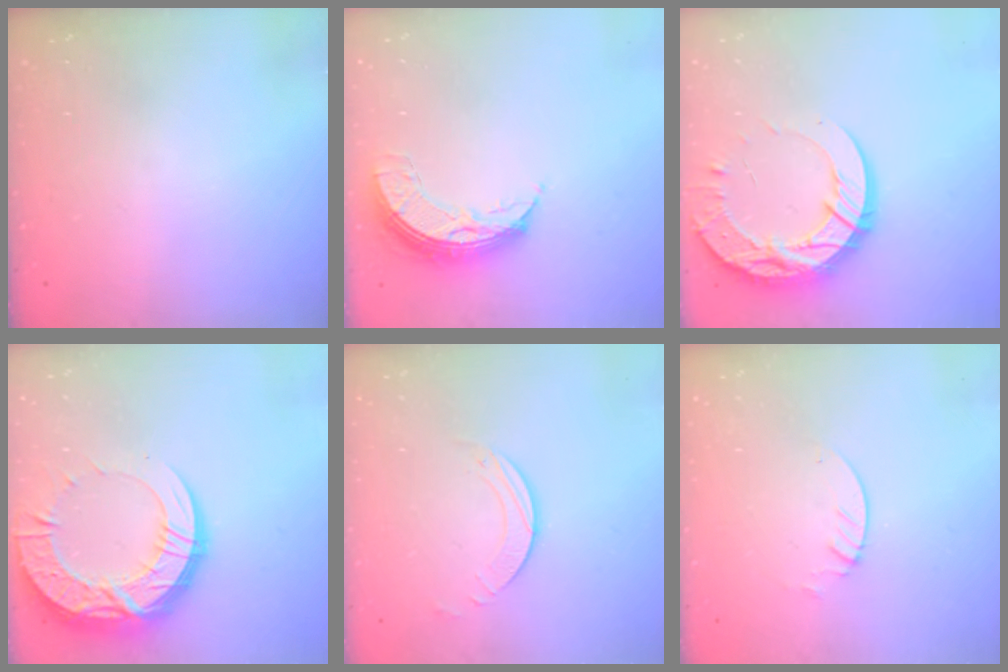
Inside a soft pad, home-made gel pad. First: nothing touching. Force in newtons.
{"total": 7.9, "press": 7.8, "slide": 0.8}
{"total": 18.0, "press": 17.9, "slide": 1.6}
{"total": 20.3, "press": 20.2, "slide": 1.7}
{"total": 2.5, "press": 2.5, "slide": 0.2}
{"total": 1.3, "press": 1.3, "slide": 0.1}